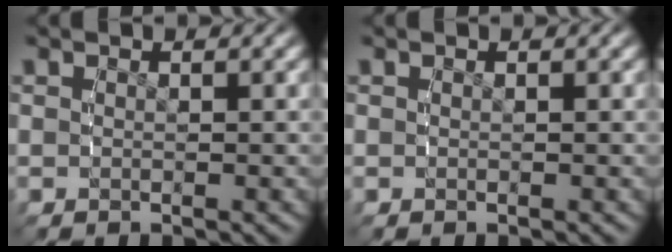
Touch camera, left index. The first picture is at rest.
{"total": 0.0}